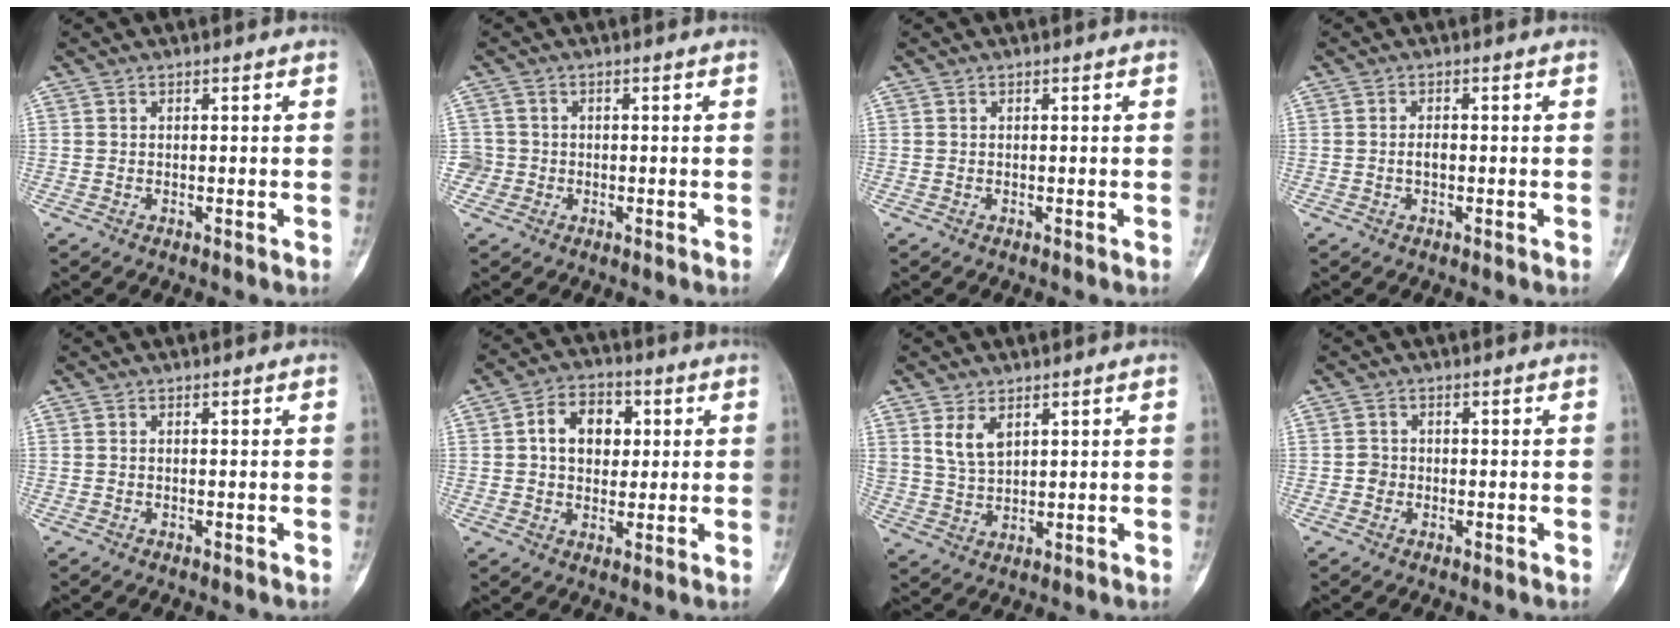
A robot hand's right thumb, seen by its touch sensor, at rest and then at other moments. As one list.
[{"total": 3.0, "force": [-0.5, 2.9, -0.1], "torque": [0.023, 0.010, -0.013]}, {"total": 0.0}, {"total": 1.5, "force": [-0.3, 0.8, 1.2], "torque": [-0.017, 0.003, -0.007]}, {"total": 0.0}, {"total": 9.6, "force": [1.8, 6.9, 6.3], "torque": [-0.071, 0.009, 0.025]}, {"total": 5.2, "force": [2.7, 2.9, 3.4], "torque": [-0.057, -0.016, 0.061]}, {"total": 1.7, "force": [-0.3, 1.6, 0.4], "torque": [0.003, 0.008, -0.008]}]